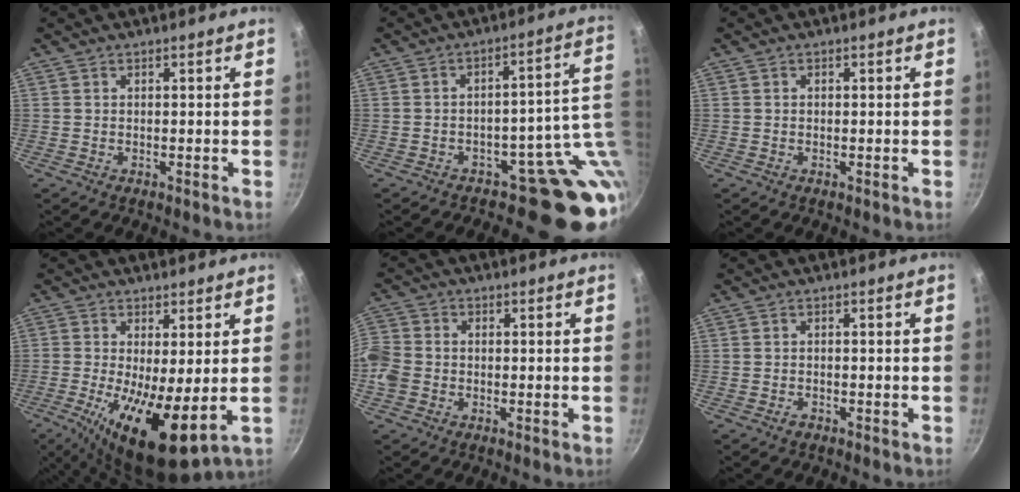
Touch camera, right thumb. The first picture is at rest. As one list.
[{"total": 10.8, "force": [-2.2, 7.6, 7.4], "torque": [-0.004, 0.037, -0.031]}, {"total": 0.0}, {"total": 13.6, "force": [-1.5, 4.6, 12.7], "torque": [-0.220, -0.021, -0.017]}, {"total": 7.7, "force": [-1.9, 6.3, 3.9], "torque": [-0.088, 0.015, -0.052]}, {"total": 1.1, "force": [-0.9, 0.6, 0.4], "torque": [-0.010, 0.007, -0.017]}]